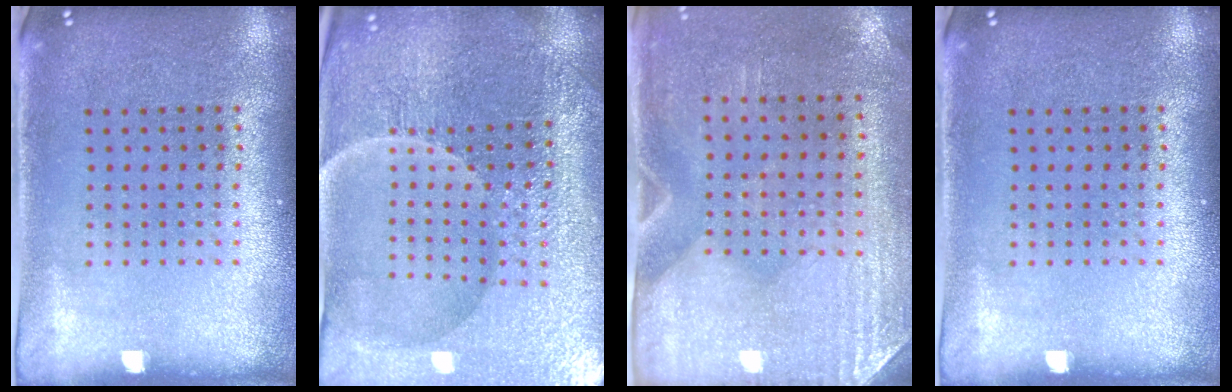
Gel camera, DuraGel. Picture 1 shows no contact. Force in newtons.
{"total": 5.0, "press": 4.9, "slide": 1.3}
{"total": 2.9, "press": 2.5, "slide": 1.5}
{"total": 0.0}